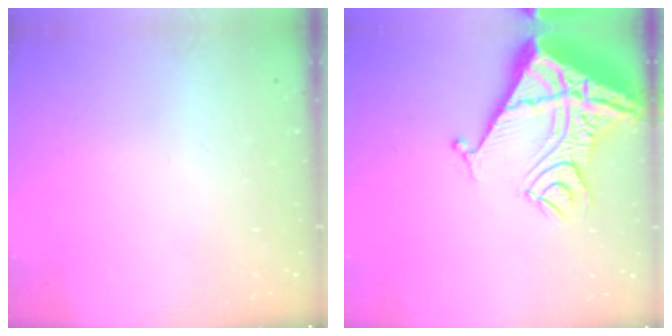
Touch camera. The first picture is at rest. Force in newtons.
{"total": 20.1, "press": 19.9, "slide": 2.1}